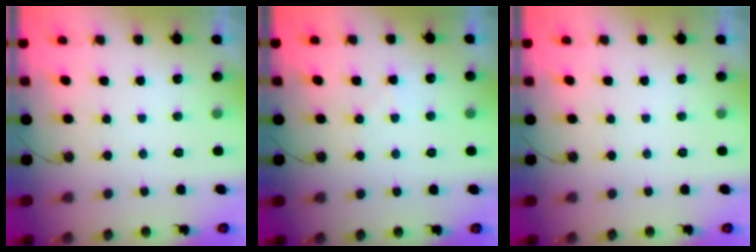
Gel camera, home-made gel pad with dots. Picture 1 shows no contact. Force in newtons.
{"total": 3.4, "press": 3.3, "slide": 0.6}
{"total": 0.0}